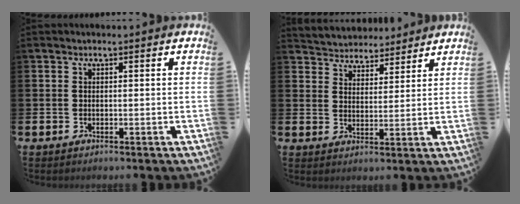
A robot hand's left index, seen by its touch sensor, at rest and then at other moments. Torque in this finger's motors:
{"motor_torque": [1.07, -1.07, 0.18, 0.08]}